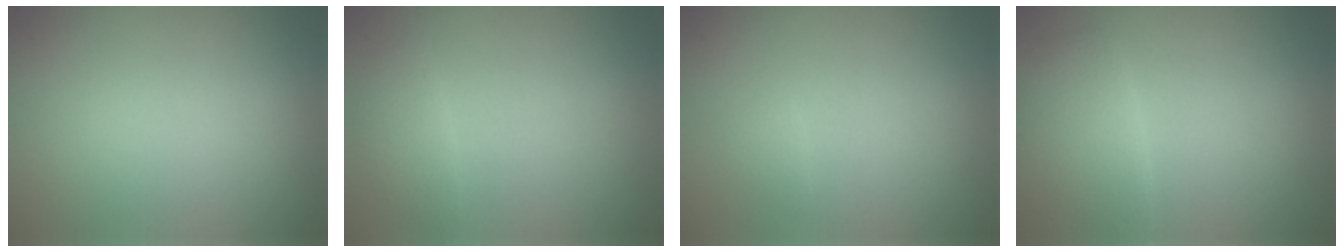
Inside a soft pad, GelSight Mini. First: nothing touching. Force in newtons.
{"total": 1.5, "press": 1.5, "slide": 0.1}
{"total": 0.6, "press": 0.6, "slide": 0.1}
{"total": 3.3, "press": 3.3, "slide": 0.1}